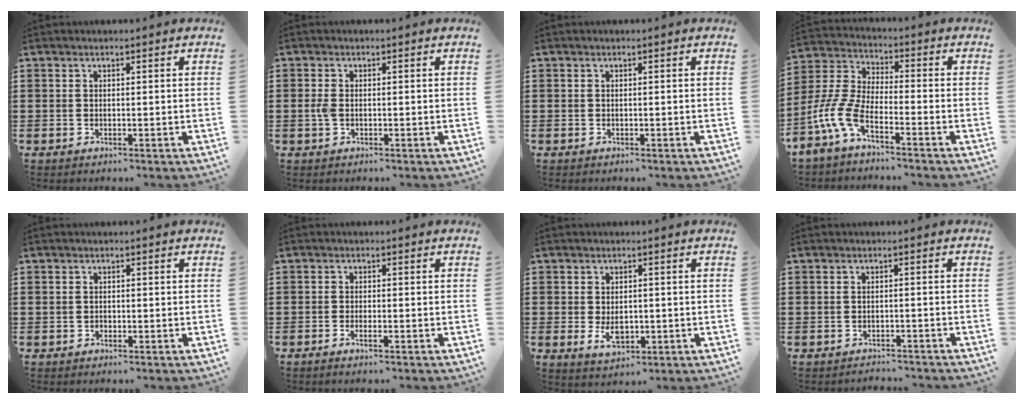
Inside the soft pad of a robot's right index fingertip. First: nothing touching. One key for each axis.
{"total": 1.7, "fx": -0.3, "fy": 1.0, "fz": 1.4, "tx": -0.036, "ty": 0.000, "tz": -0.009}
{"total": 0.0}
{"total": 7.0, "fx": -4.7, "fy": 1.9, "fz": 4.8, "tx": -0.144, "ty": -0.019, "tz": -0.101}
{"total": 0.7, "fx": -0.5, "fy": 0.5, "fz": 0.0, "tx": 0.000, "ty": 0.003, "tz": -0.011}
{"total": 1.1, "fx": -0.8, "fy": 0.1, "fz": 0.7, "tx": -0.015, "ty": -0.005, "tz": -0.014}
{"total": 3.4, "fx": -0.3, "fy": 2.1, "fz": 2.6, "tx": -0.043, "ty": 0.001, "tz": -0.006}
{"total": 1.6, "fx": -1.6, "fy": 0.2, "fz": -0.2, "tx": -0.002, "ty": 0.002, "tz": -0.036}